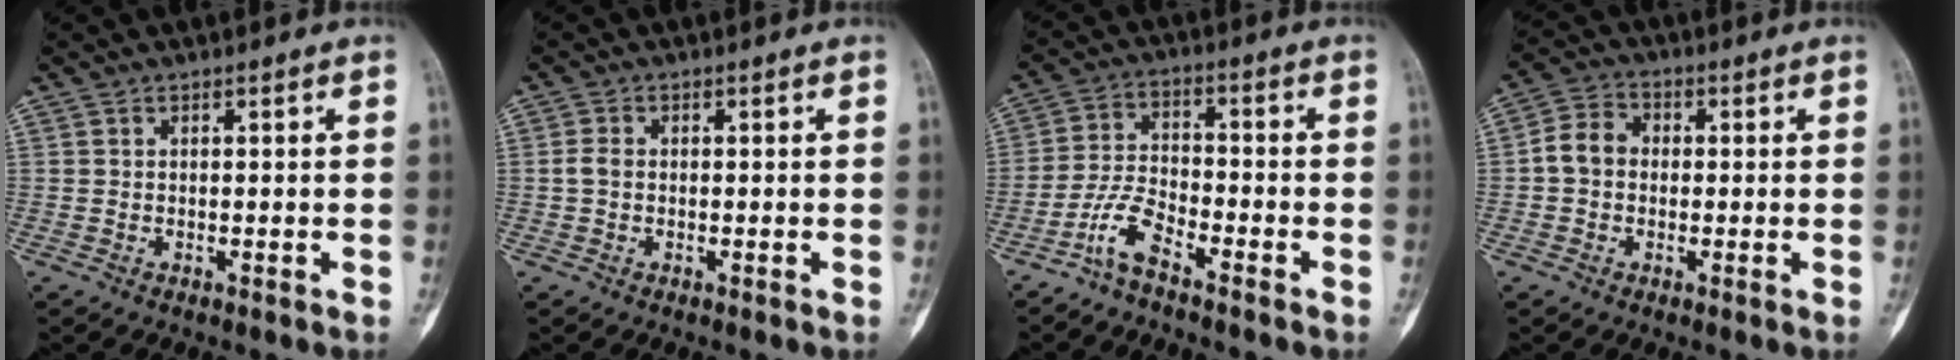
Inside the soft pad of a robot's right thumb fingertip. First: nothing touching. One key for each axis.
{"total": 1.8, "fx": -0.1, "fy": 1.3, "fz": 1.3, "tx": -0.026, "ty": 0.002, "tz": -0.006}
{"total": 5.8, "fx": -4.5, "fy": 1.4, "fz": 3.3, "tx": -0.075, "ty": 0.029, "tz": -0.101}
{"total": 5.9, "fx": -0.3, "fy": 4.9, "fz": 3.4, "tx": -0.049, "ty": 0.020, "tz": -0.016}